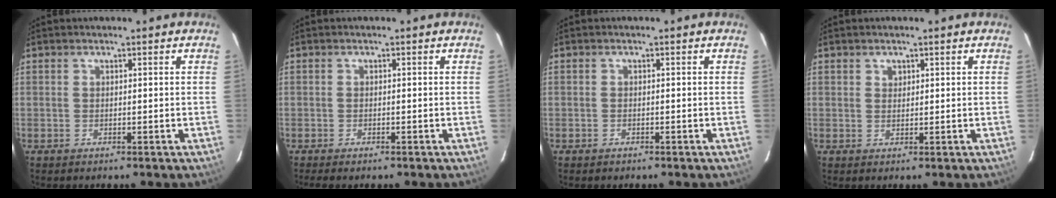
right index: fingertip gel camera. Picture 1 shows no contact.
{"total": 2.0, "force": [-1.7, 0.3, 0.9], "torque": [-0.022, -0.008, -0.031]}
{"total": 0.8, "force": [-0.7, 0.4, 0.0], "torque": [-0.001, 0.001, -0.012]}
{"total": 1.0, "force": [0.6, 0.8, 0.2], "torque": [0.001, 0.004, 0.010]}